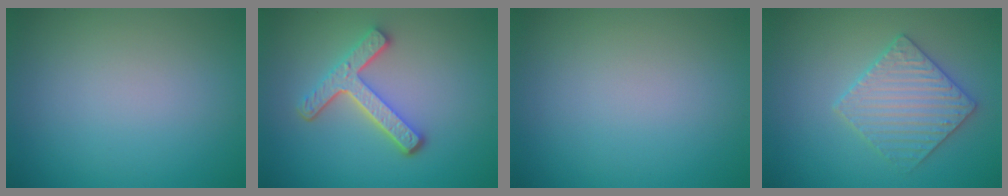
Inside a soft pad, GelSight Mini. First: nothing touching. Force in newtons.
{"total": 4.7, "press": 3.5, "slide": 3.2}
{"total": 0.0}
{"total": 3.6, "press": 3.5, "slide": 1.1}